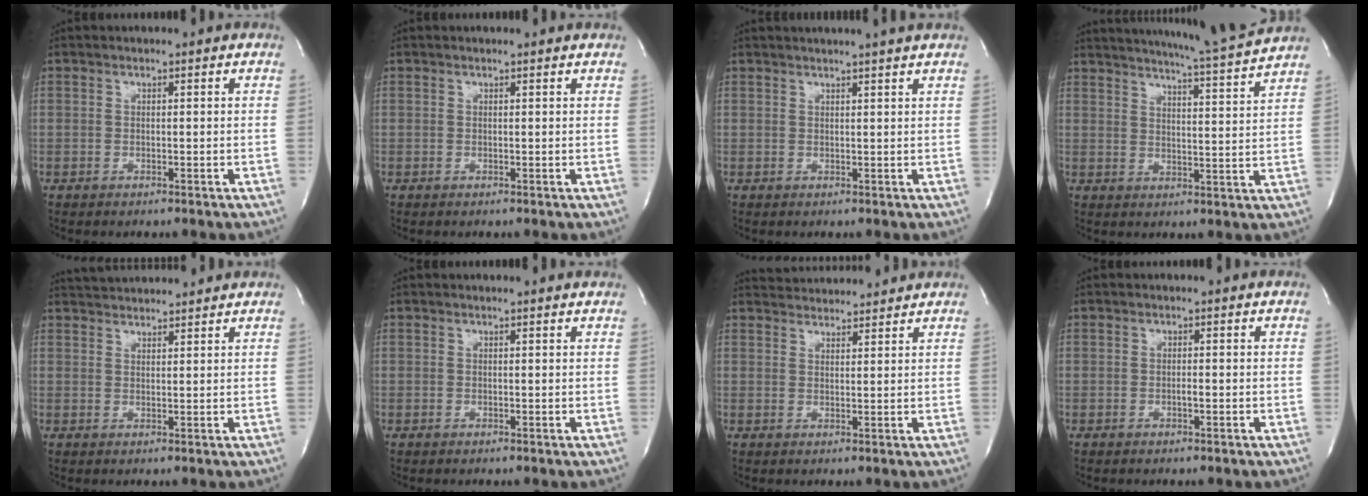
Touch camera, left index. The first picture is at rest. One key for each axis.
{"total": 0.9, "fx": 0.8, "fy": -0.1, "fz": 0.2, "tx": -0.012, "ty": -0.002, "tz": 0.009}
{"total": 4.9, "fx": 4.3, "fy": -0.9, "fz": 2.2, "tx": -0.030, "ty": 0.009, "tz": 0.046}
{"total": 15.0, "fx": 13.9, "fy": -1.7, "fz": 5.5, "tx": -0.096, "ty": -0.046, "tz": 0.184}
{"total": 7.3, "fx": 7.1, "fy": 0.4, "fz": 1.7, "tx": -0.034, "ty": 0.031, "tz": 0.105}
{"total": 1.5, "fx": 1.4, "fy": -0.2, "fz": 0.4, "tx": -0.016, "ty": -0.001, "tz": 0.013}
{"total": 7.6, "fx": 7.4, "fy": 0.7, "fz": 1.2, "tx": -0.025, "ty": 0.024, "tz": 0.105}
{"total": 0.7, "fx": -0.3, "fy": 0.0, "fz": 0.6, "tx": -0.011, "ty": -0.001, "tz": -0.007}